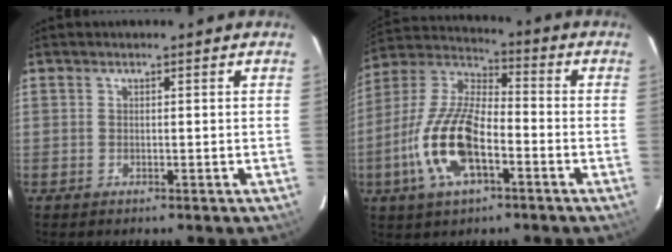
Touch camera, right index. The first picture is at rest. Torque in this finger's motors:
{"motor_torque": [2.14, 0.00, 1.05, 0.18]}